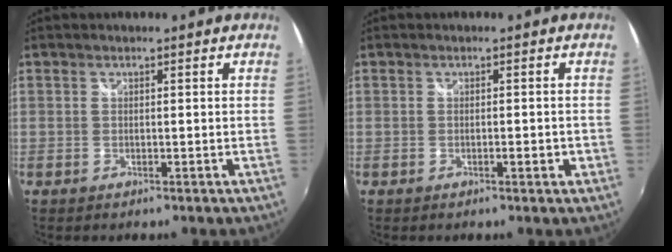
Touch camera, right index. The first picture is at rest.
{"total": 1.6, "force": [-0.6, 0.5, 1.4], "torque": [-0.019, 0.005, -0.005]}